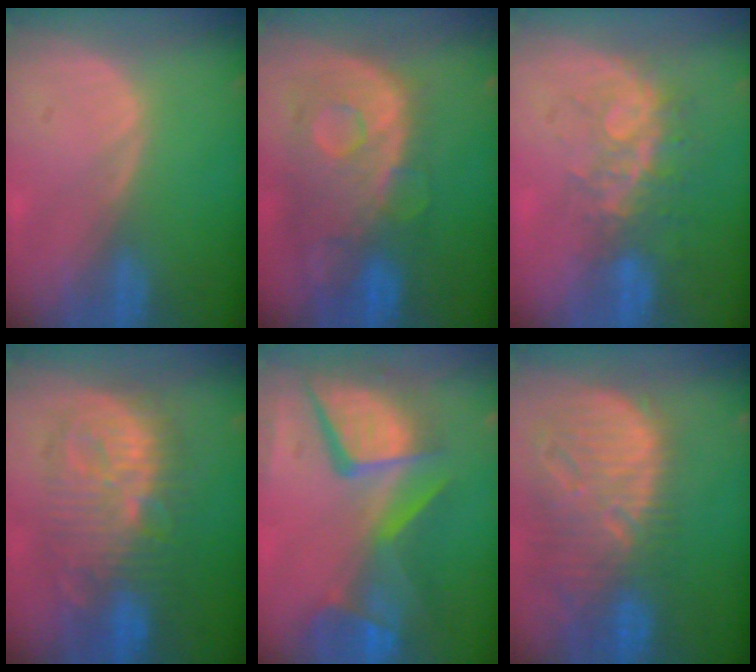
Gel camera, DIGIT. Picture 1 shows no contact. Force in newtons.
{"total": 11.2, "press": 9.8, "slide": 5.5}
{"total": 8.4, "press": 7.0, "slide": 4.7}
{"total": 10.8, "press": 10.8, "slide": 0.5}
{"total": 12.9, "press": 10.6, "slide": 7.3}
{"total": 13.3, "press": 11.5, "slide": 6.7}